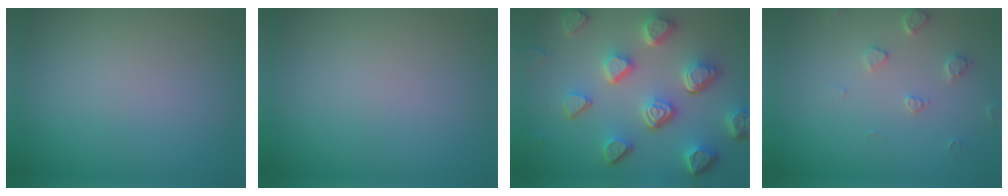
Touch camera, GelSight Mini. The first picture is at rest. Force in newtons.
{"total": 0.0}
{"total": 7.7, "press": 5.7, "slide": 5.3}
{"total": 1.9, "press": 1.8, "slide": 0.3}